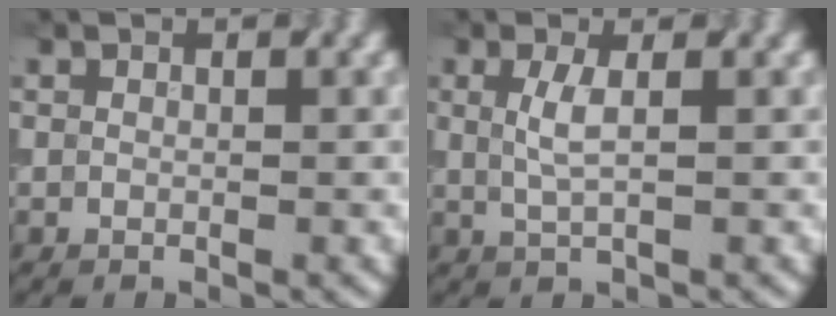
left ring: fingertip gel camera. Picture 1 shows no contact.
{"total": 1.9, "force": [0.2, 0.4, 1.8], "torque": [-0.046, 0.005, 0.013]}